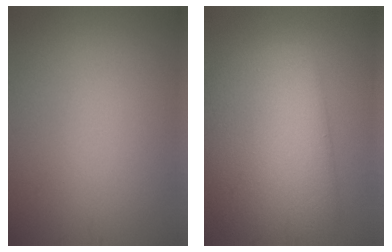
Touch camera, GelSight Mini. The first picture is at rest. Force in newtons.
{"total": 10.3, "press": 10.3, "slide": 0.3}